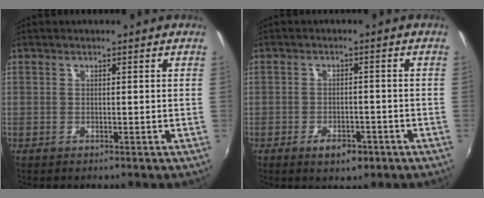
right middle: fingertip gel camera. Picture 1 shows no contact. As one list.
[{"total": 4.6, "force": [-2.7, 2.3, 2.8], "torque": [-0.063, -0.004, -0.041]}]